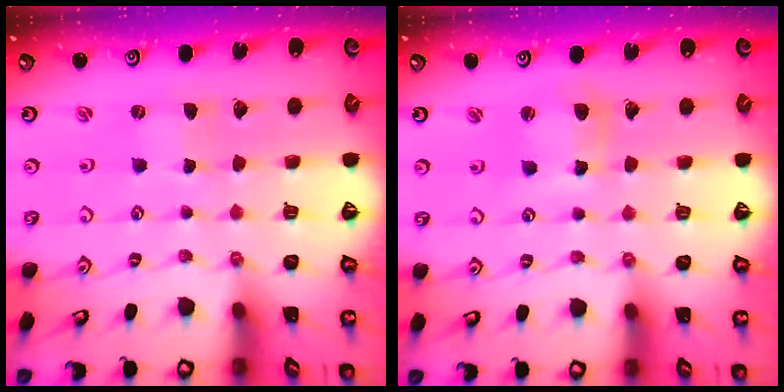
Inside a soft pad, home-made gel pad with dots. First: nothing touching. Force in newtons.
{"total": 6.3, "press": 6.2, "slide": 0.7}